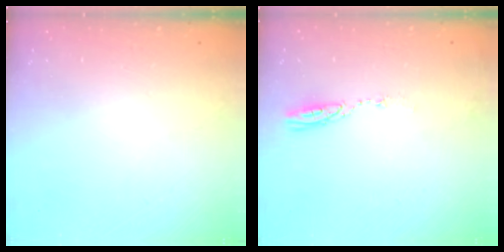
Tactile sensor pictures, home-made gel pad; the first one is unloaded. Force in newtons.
{"total": 3.5, "press": 3.5, "slide": 0.3}